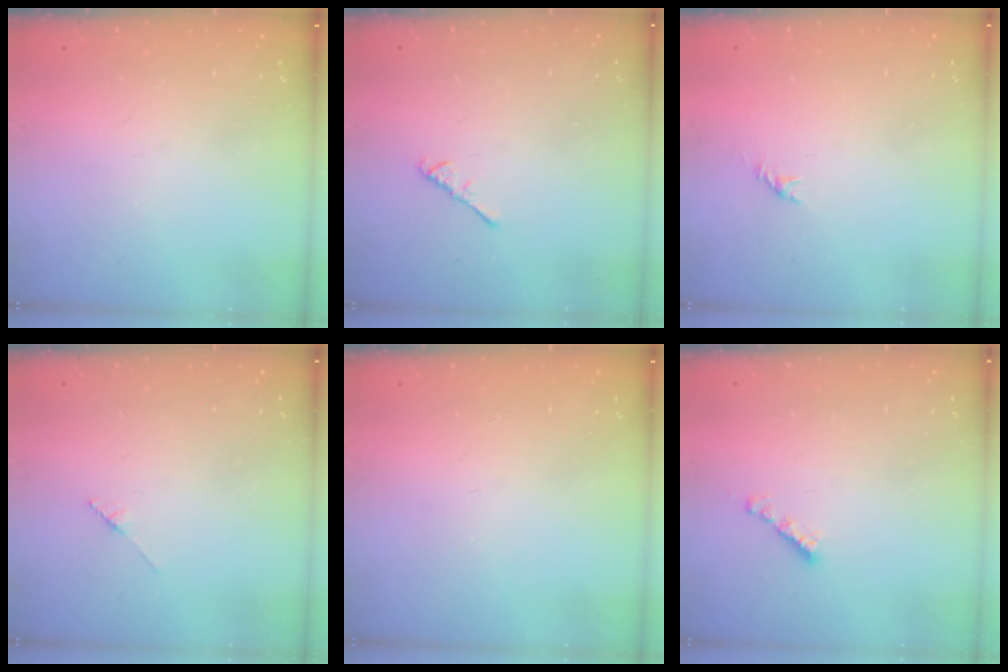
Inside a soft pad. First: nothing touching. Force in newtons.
{"total": 2.6, "press": 2.6, "slide": 0.6}
{"total": 0.0}
{"total": 1.7, "press": 1.6, "slide": 0.2}
{"total": 0.0}
{"total": 2.3, "press": 2.3, "slide": 0.2}